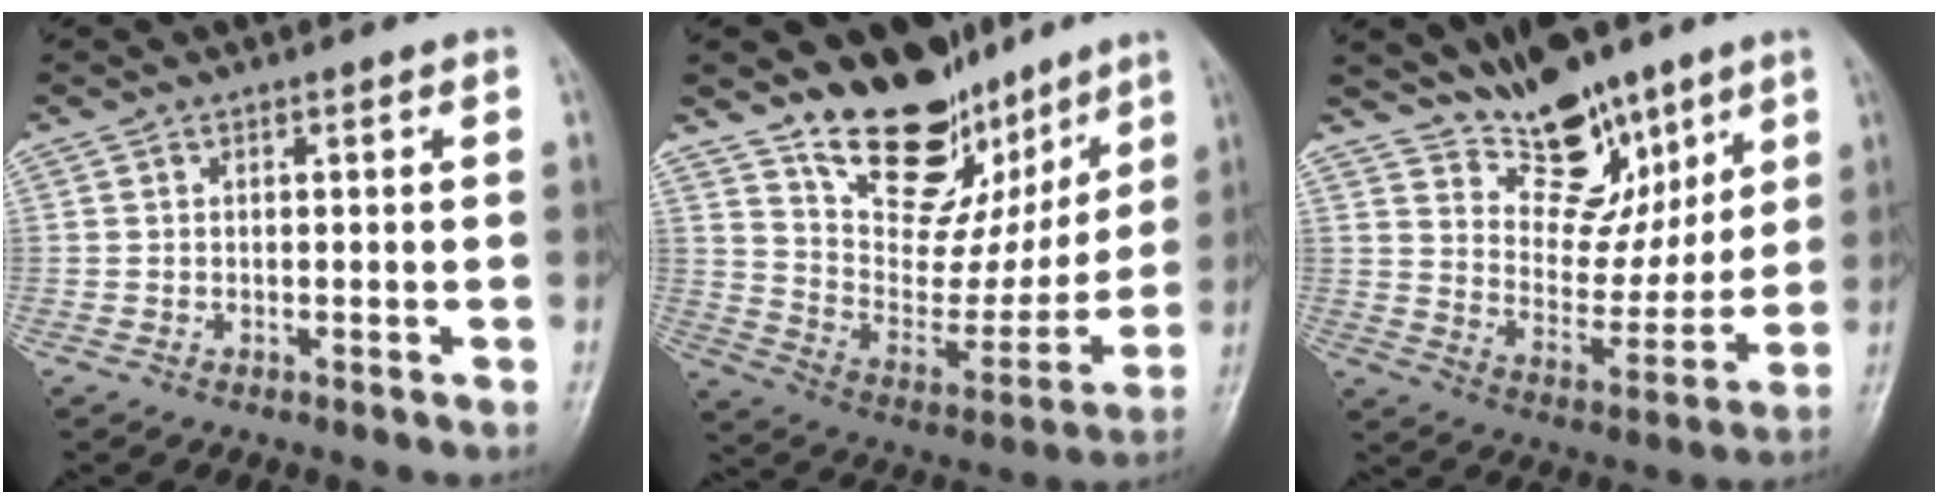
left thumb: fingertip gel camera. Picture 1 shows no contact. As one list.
[{"total": 20.8, "force": [14.6, 11.0, 9.9], "torque": [-0.079, -0.086, 0.240]}, {"total": 15.6, "force": [11.0, 8.0, 7.7], "torque": [-0.069, -0.068, 0.190]}]